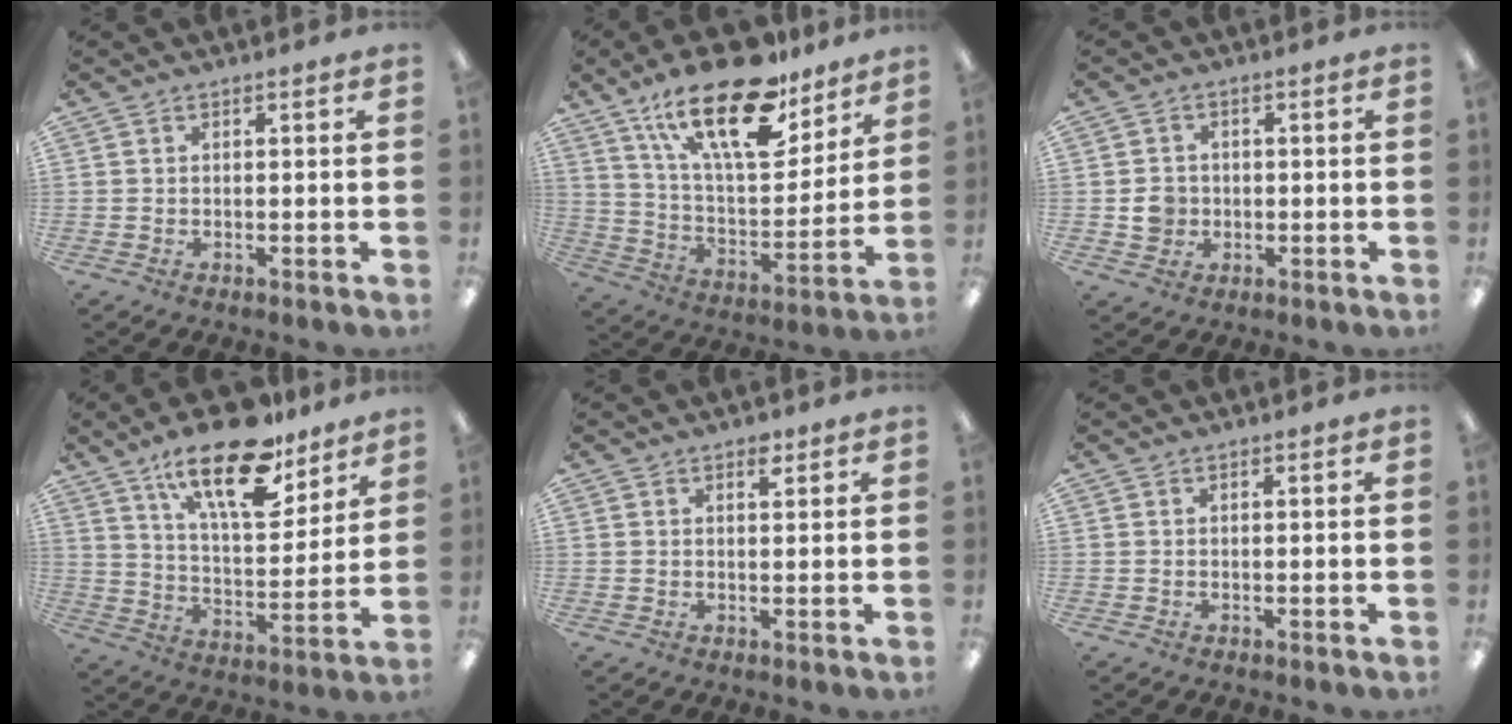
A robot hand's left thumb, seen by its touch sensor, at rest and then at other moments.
{"total": 24.4, "force": [15.8, 10.0, 15.7], "torque": [-0.272, -0.087, 0.271]}
{"total": 4.1, "force": [-0.4, 3.8, 1.5], "torque": [-0.013, 0.002, -0.010]}
{"total": 20.9, "force": [14.0, 8.4, 13.0], "torque": [-0.208, -0.075, 0.236]}
{"total": 2.1, "force": [1.5, 1.0, 1.2], "torque": [-0.001, -0.009, 0.021]}
{"total": 0.0}